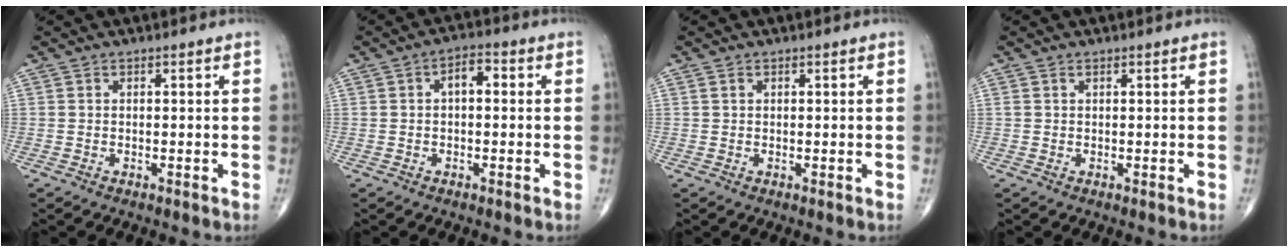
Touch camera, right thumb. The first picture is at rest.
{"total": 4.0, "force": [0.4, 2.1, 3.4], "torque": [-0.048, 0.015, 0.001]}
{"total": 0.6, "force": [0.3, 0.4, 0.3], "torque": [-0.006, 0.002, 0.006]}
{"total": 0.5, "force": [0.3, 0.2, 0.4], "torque": [-0.012, 0.008, 0.008]}